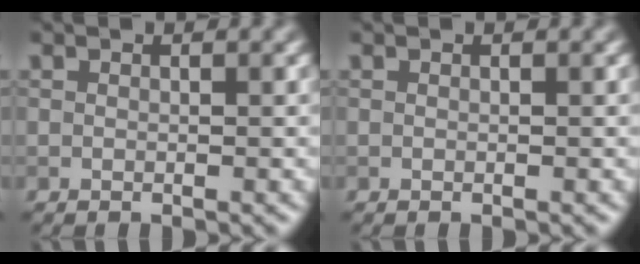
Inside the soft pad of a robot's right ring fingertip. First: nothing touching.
{"total": 0.0}